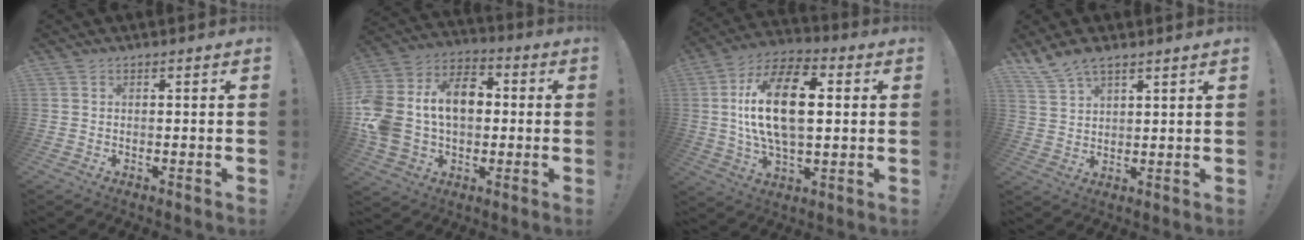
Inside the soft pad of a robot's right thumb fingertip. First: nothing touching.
{"total": 20.5, "force": [1.9, 14.8, 14.1], "torque": [-0.251, 0.012, 0.044]}
{"total": 20.4, "force": [2.5, 10.5, 17.3], "torque": [-0.310, 0.005, 0.034]}
{"total": 6.2, "force": [5.2, 1.6, 2.9], "torque": [-0.065, -0.023, 0.101]}